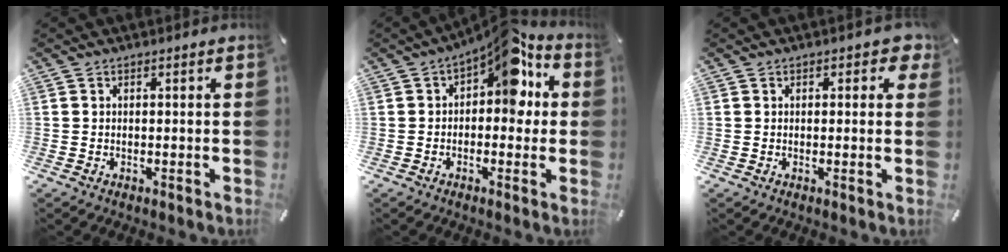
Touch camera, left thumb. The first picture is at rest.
{"total": 11.4, "force": [5.0, 6.0, 8.3], "torque": [-0.103, -0.032, 0.082]}
{"total": 2.2, "force": [0.8, 1.6, 1.3], "torque": [-0.003, -0.001, 0.007]}